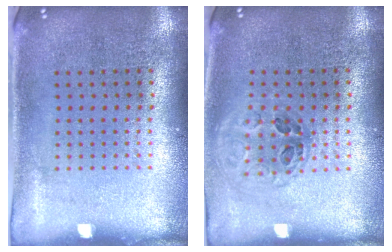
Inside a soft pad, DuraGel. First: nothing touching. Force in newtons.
{"total": 1.1, "press": 1.0, "slide": 0.4}